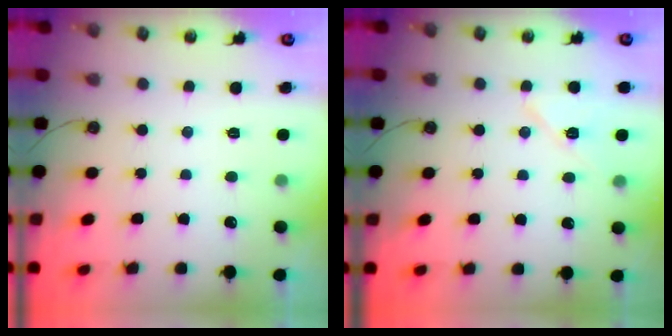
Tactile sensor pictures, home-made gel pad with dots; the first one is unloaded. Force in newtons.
{"total": 8.3, "press": 8.2, "slide": 1.4}